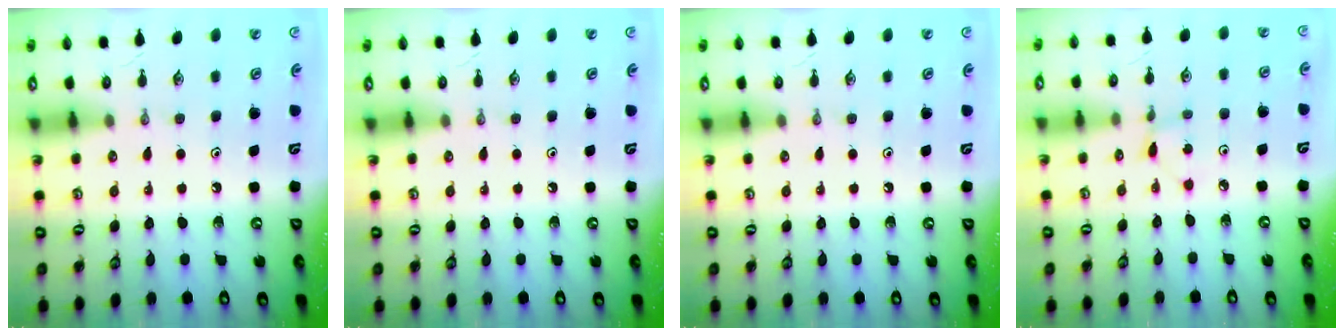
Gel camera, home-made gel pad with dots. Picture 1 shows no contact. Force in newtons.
{"total": 0.0}
{"total": 0.0}
{"total": 0.7, "press": 0.7, "slide": 0.1}